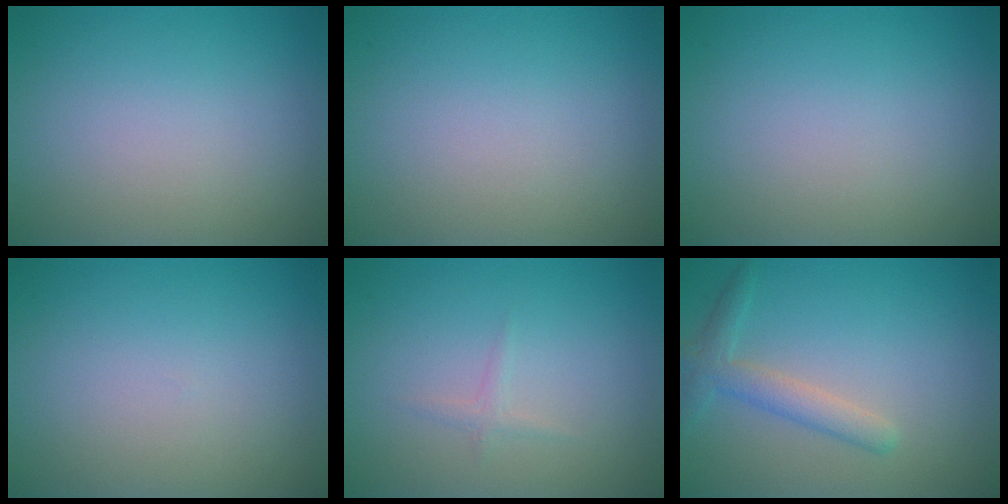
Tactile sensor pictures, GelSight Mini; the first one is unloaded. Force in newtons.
{"total": 0.0}
{"total": 0.0}
{"total": 0.0}
{"total": 0.8, "press": 0.8, "slide": 0.0}
{"total": 2.6, "press": 2.6, "slide": 0.1}